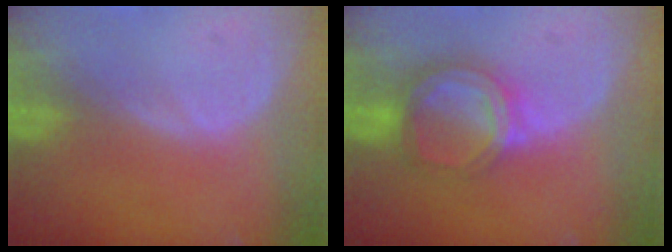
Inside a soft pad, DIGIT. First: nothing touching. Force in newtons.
{"total": 6.4, "press": 5.7, "slide": 3.0}